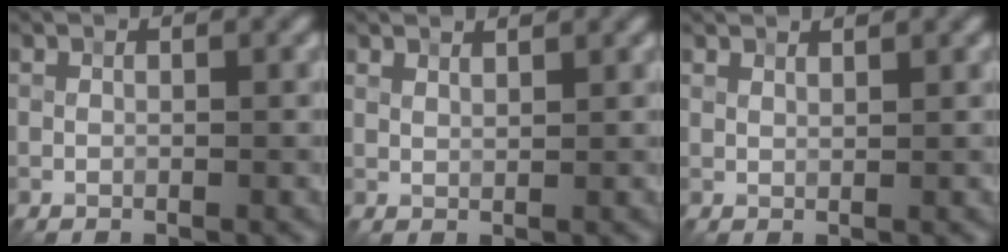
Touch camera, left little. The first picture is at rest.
{"total": 2.0, "force": [1.8, 0.4, 0.8], "torque": [-0.015, -0.001, 0.021]}
{"total": 2.1, "force": [1.9, 0.4, 0.8], "torque": [-0.012, -0.003, 0.020]}